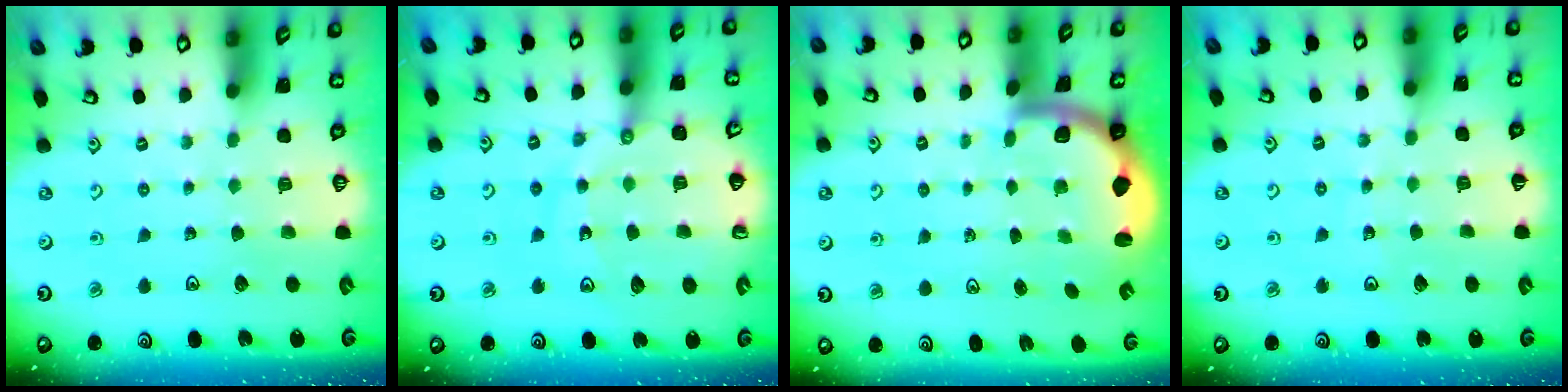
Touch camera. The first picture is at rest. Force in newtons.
{"total": 12.9, "press": 12.8, "slide": 1.6}
{"total": 3.3, "press": 3.1, "slide": 1.2}
{"total": 5.1, "press": 5.1, "slide": 0.3}